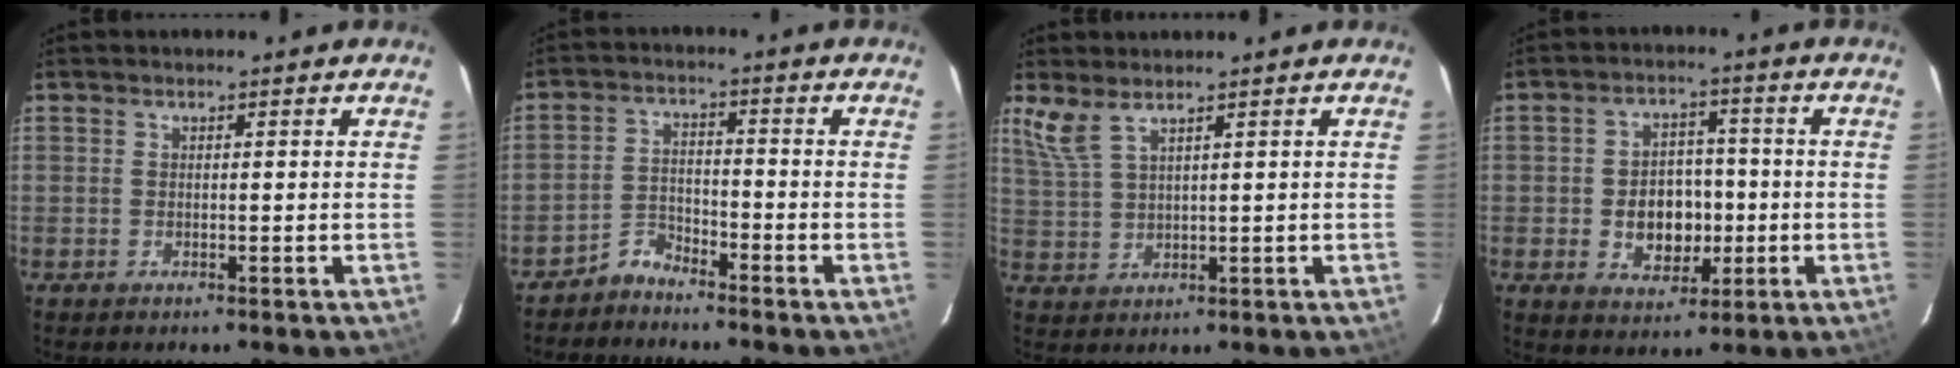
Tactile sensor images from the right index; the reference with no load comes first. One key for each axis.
{"total": 3.8, "fx": -3.5, "fy": 1.4, "fz": 0.0, "tx": 0.001, "ty": 0.015, "tz": -0.067}
{"total": 4.2, "fx": 3.1, "fy": 0.5, "fz": 2.8, "tx": -0.063, "ty": 0.001, "tz": 0.072}
{"total": 8.7, "fx": -1.7, "fy": 6.8, "fz": 5.3, "tx": -0.108, "ty": 0.013, "tz": -0.013}